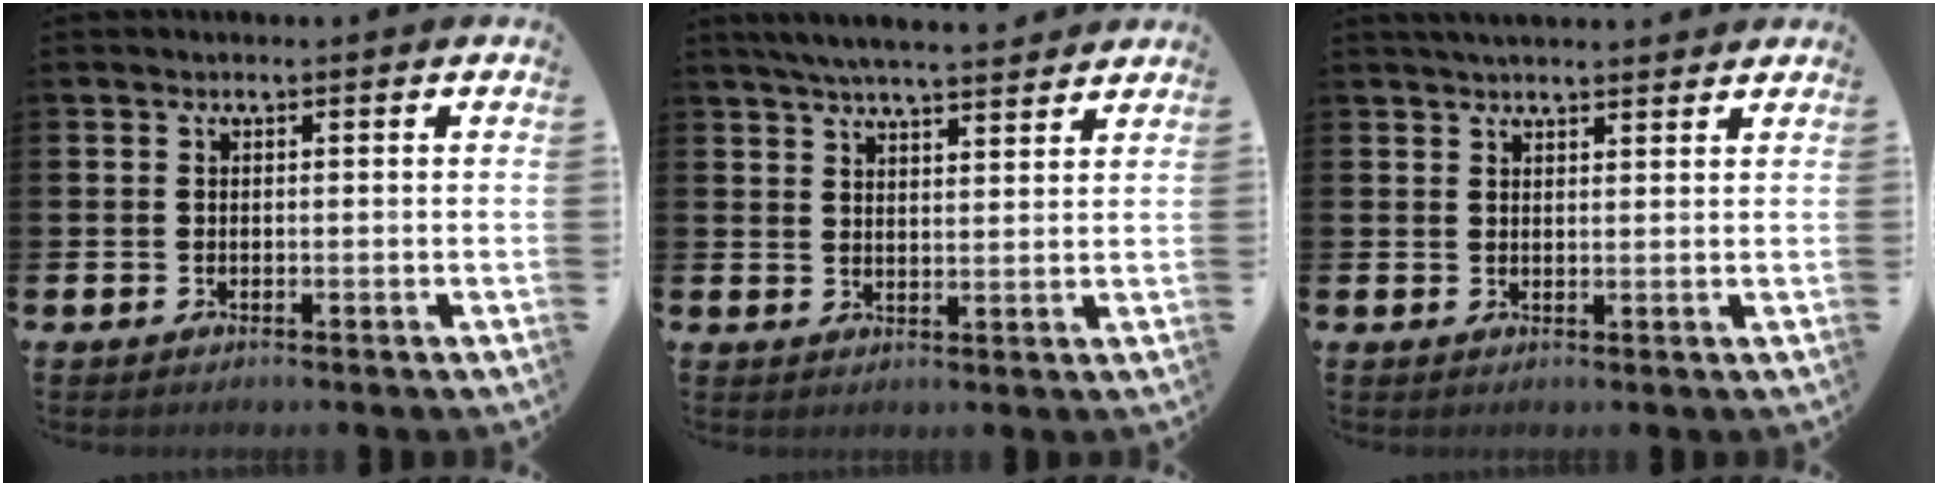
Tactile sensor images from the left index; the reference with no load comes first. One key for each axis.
{"total": 5.5, "fx": 5.4, "fy": 0.3, "fz": 1.4, "tx": -0.040, "ty": -0.022, "tz": 0.096}
{"total": 2.9, "fx": 2.8, "fy": 0.4, "fz": 0.6, "tx": -0.016, "ty": -0.006, "tz": 0.051}